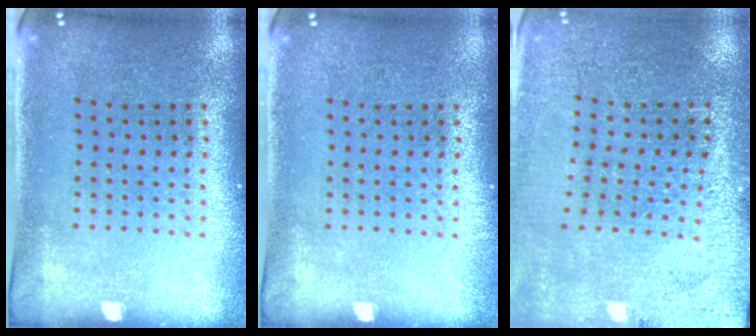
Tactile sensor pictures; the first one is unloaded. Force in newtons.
{"total": 0.0}
{"total": 2.8, "press": 2.8, "slide": 0.1}